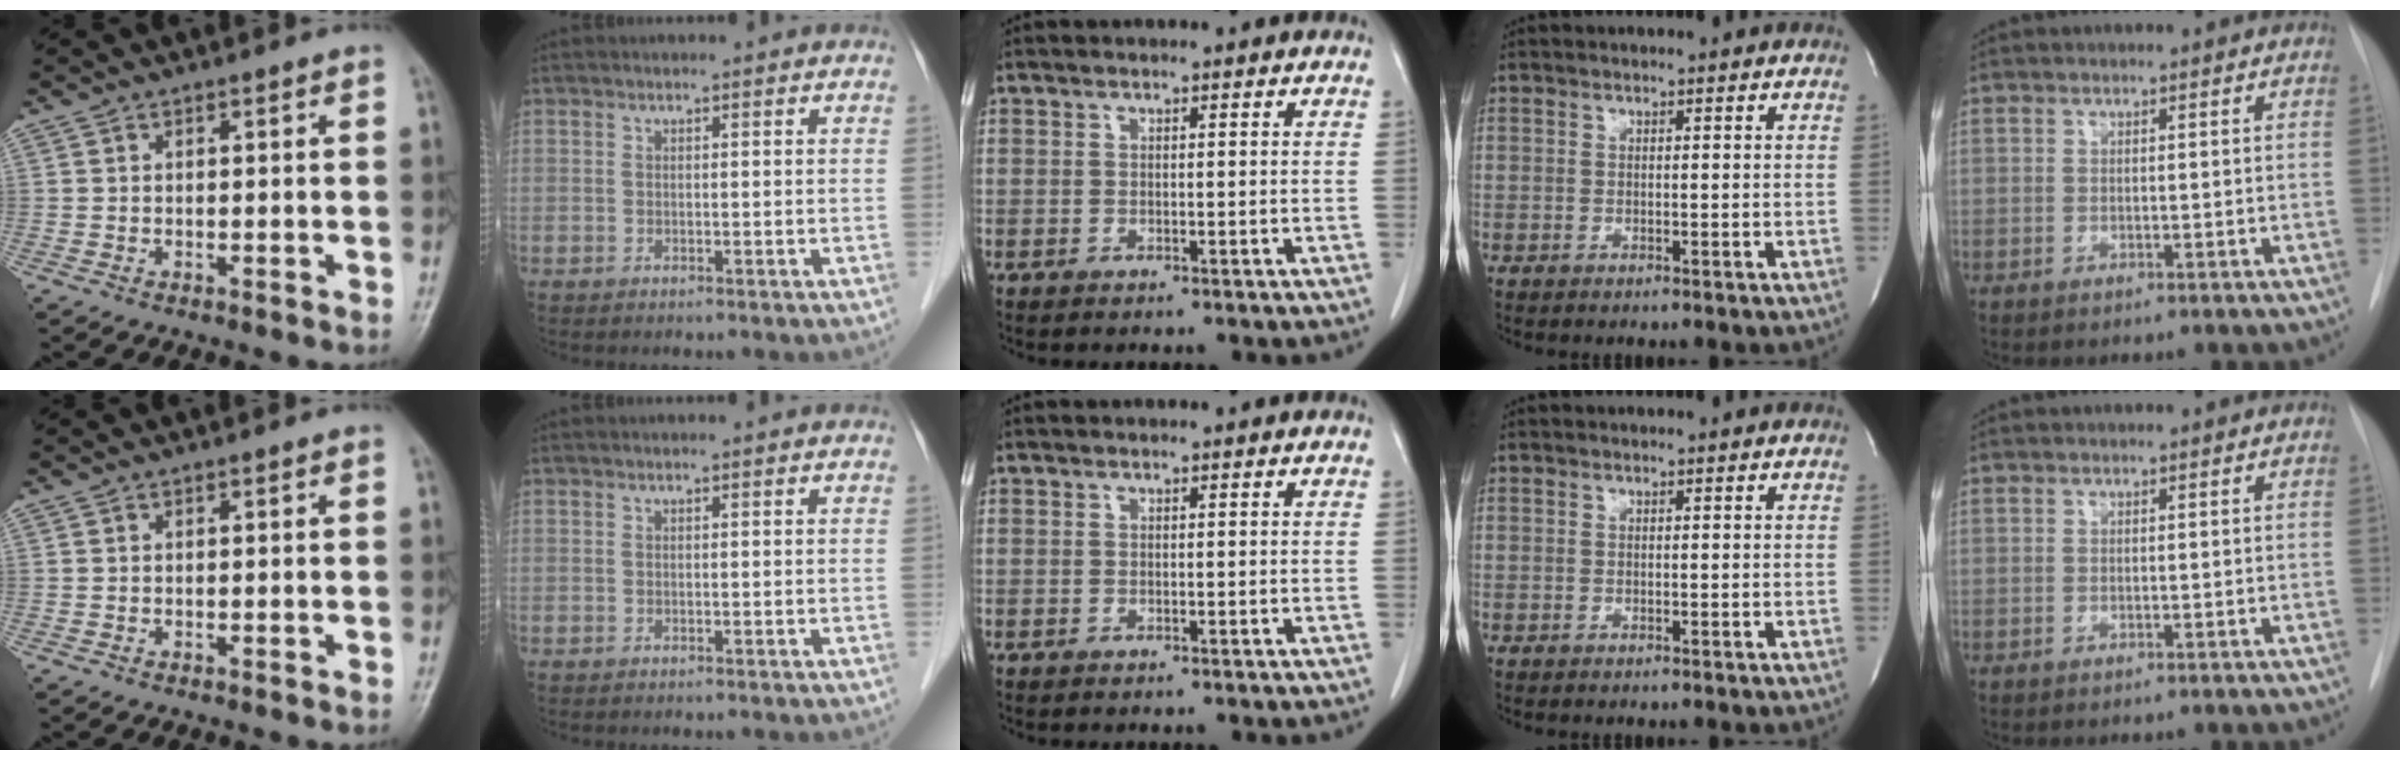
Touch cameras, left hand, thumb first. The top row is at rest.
{}